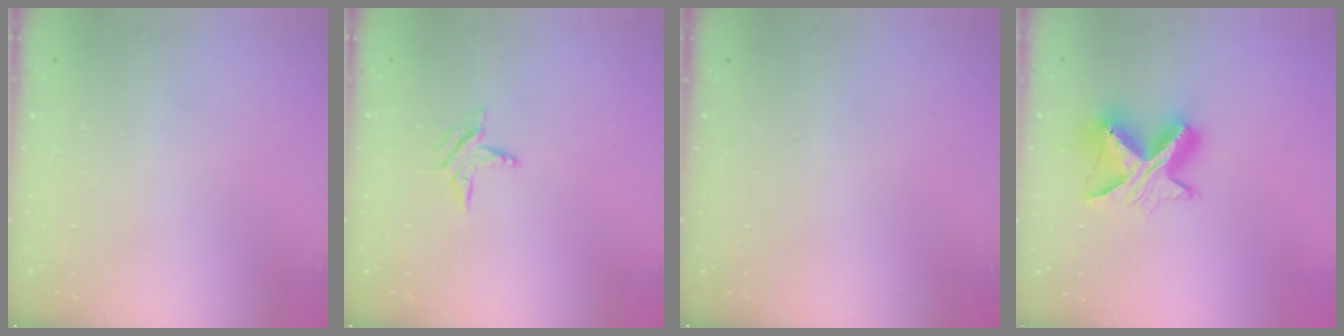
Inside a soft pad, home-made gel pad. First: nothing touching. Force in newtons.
{"total": 5.9, "press": 5.8, "slide": 0.6}
{"total": 0.0}
{"total": 10.3, "press": 10.3, "slide": 1.0}